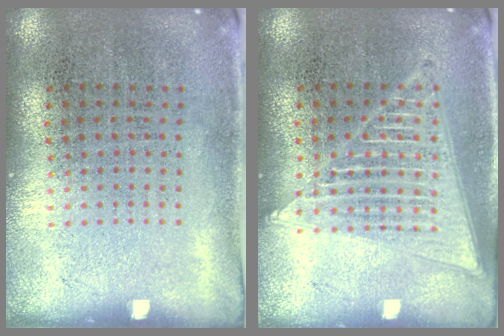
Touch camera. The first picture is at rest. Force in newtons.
{"total": 1.9, "press": 1.9, "slide": 0.1}